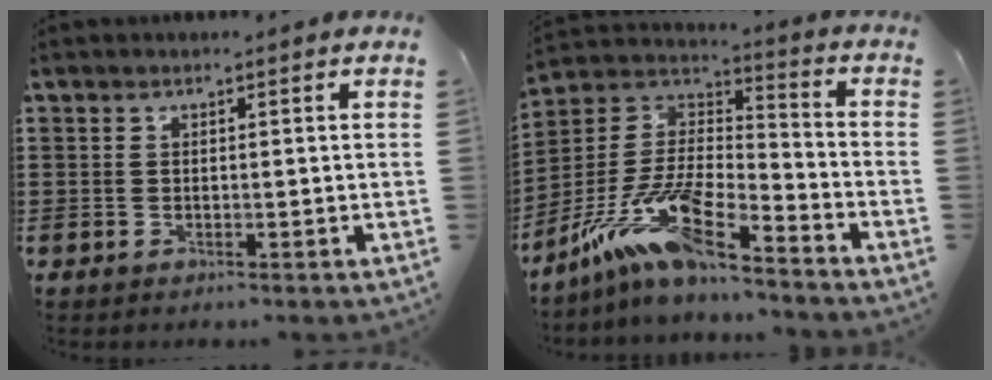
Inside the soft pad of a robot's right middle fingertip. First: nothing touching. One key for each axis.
{"total": 13.2, "fx": -9.8, "fy": 2.4, "fz": 8.4, "tx": -0.191, "ty": 0.005, "tz": -0.198}